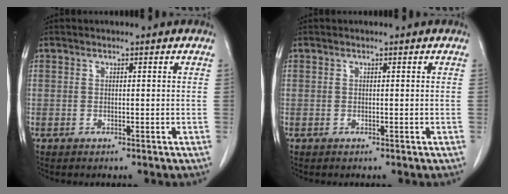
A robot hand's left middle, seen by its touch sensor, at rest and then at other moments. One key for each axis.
{"total": 0.0}